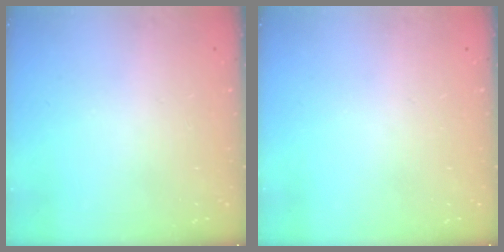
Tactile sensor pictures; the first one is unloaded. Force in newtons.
{"total": 0.0}